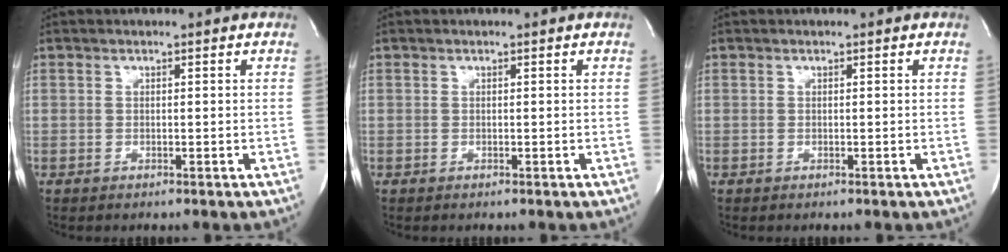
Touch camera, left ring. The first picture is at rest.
{"total": 0.0}
{"total": 0.0}